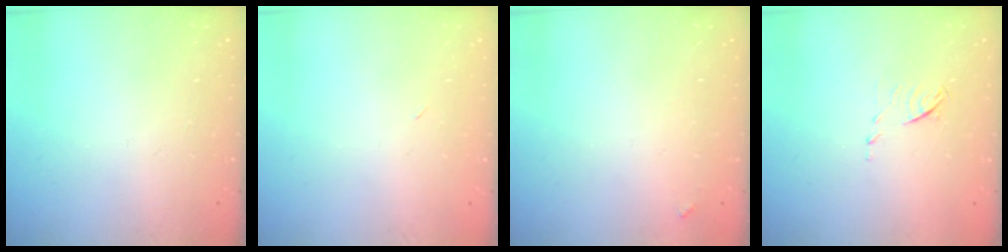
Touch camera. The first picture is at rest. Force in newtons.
{"total": 2.9, "press": 2.9, "slide": 0.7}
{"total": 3.6, "press": 3.6, "slide": 0.2}
{"total": 5.5, "press": 5.5, "slide": 0.8}